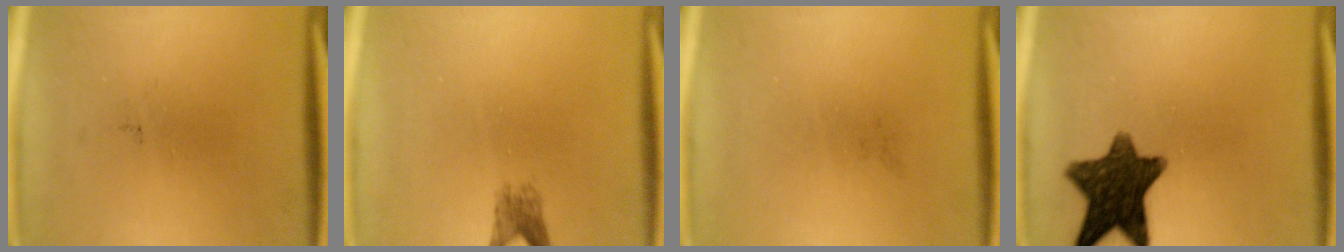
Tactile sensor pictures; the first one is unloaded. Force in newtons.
{"total": 2.2}
{"total": 0.0}
{"total": 12.2}